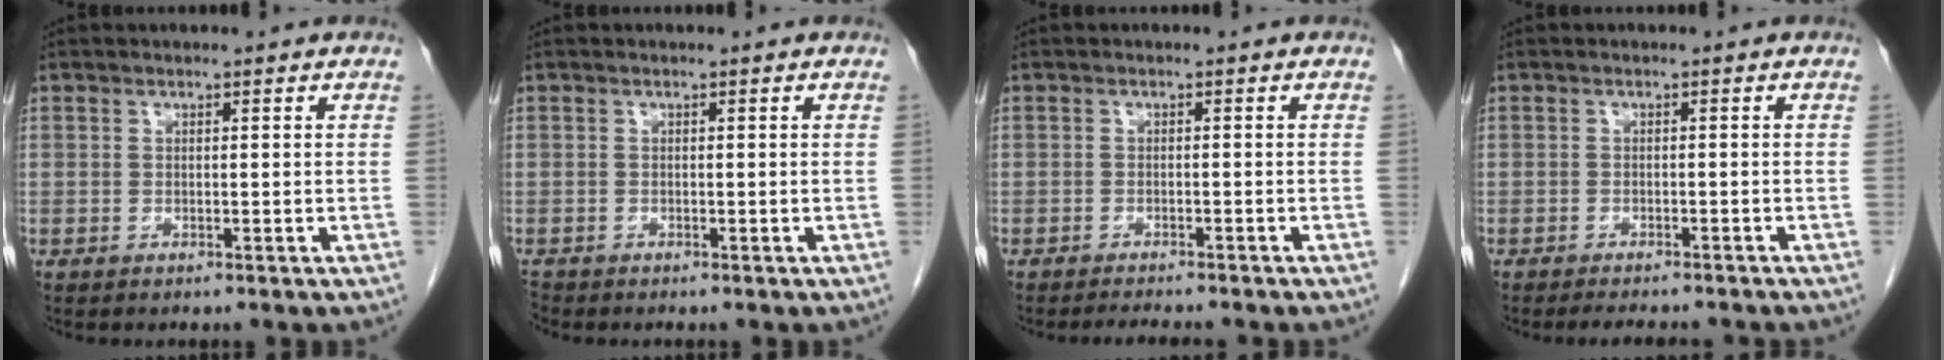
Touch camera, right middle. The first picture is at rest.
{"total": 0.8, "force": [-0.8, 0.2, 0.0], "torque": [-0.004, -0.002, -0.016]}
{"total": 3.8, "force": [-3.5, 0.2, 1.5], "torque": [-0.018, -0.006, -0.045]}
{"total": 5.8, "force": [-5.3, 0.4, 2.4], "torque": [-0.021, -0.011, -0.070]}